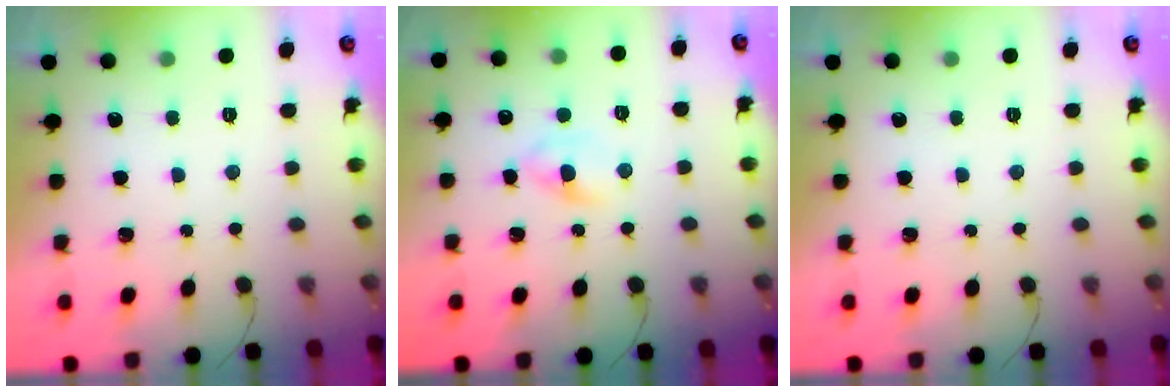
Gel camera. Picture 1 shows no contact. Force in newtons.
{"total": 2.8, "press": 2.6, "slide": 1.2}
{"total": 0.0}